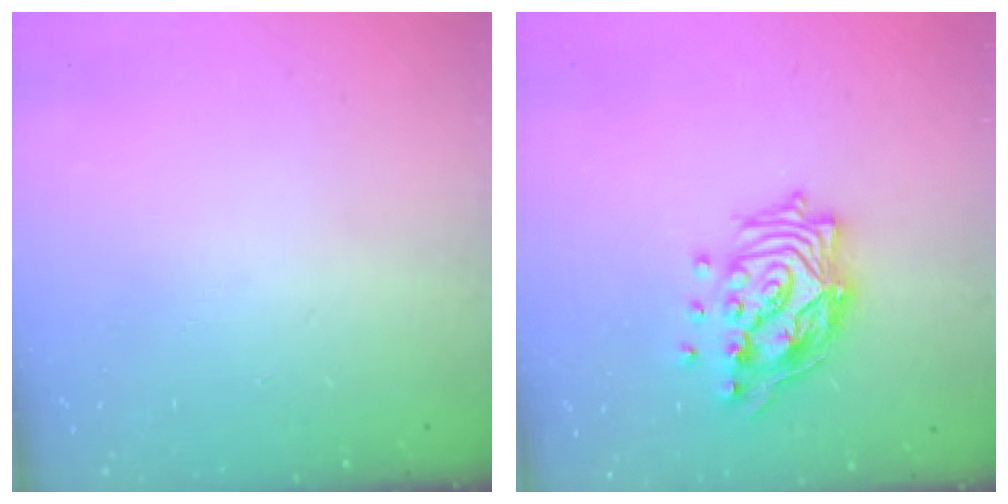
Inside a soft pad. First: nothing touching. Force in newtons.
{"total": 15.2, "press": 15.2, "slide": 1.1}